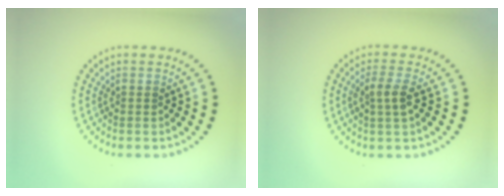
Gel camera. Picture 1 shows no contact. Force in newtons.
{"total": 2.1, "press": 1.9, "slide": 0.8}